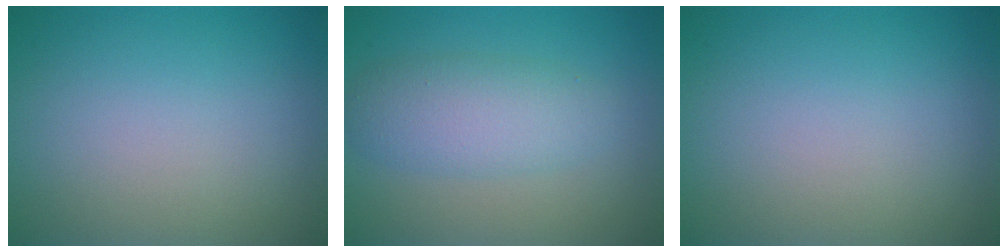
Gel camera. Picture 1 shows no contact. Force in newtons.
{"total": 4.0, "press": 4.0, "slide": 0.0}
{"total": 0.0}